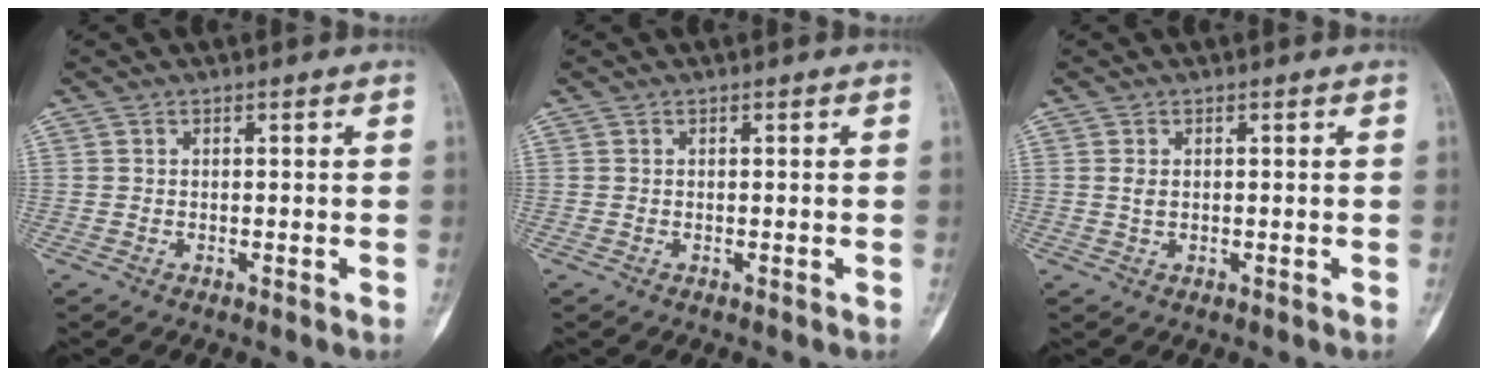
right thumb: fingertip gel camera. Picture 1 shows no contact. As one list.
[{"total": 0.0}, {"total": 1.1, "force": [0.2, 0.6, 0.8], "torque": [-0.014, 0.000, 0.006]}]